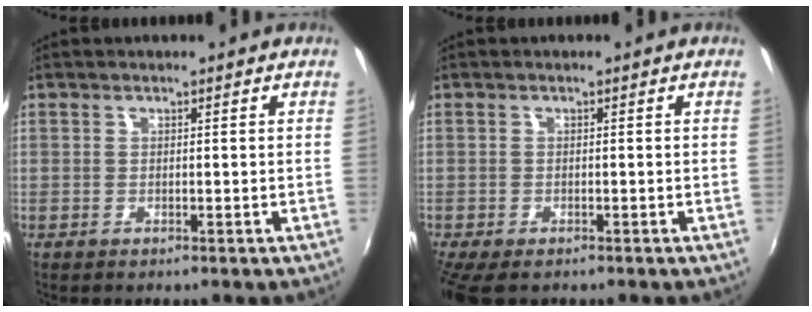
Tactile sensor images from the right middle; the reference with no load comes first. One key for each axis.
{"total": 5.3, "fx": -3.8, "fy": 2.0, "fz": 3.2, "tx": -0.073, "ty": -0.029, "tz": -0.065}